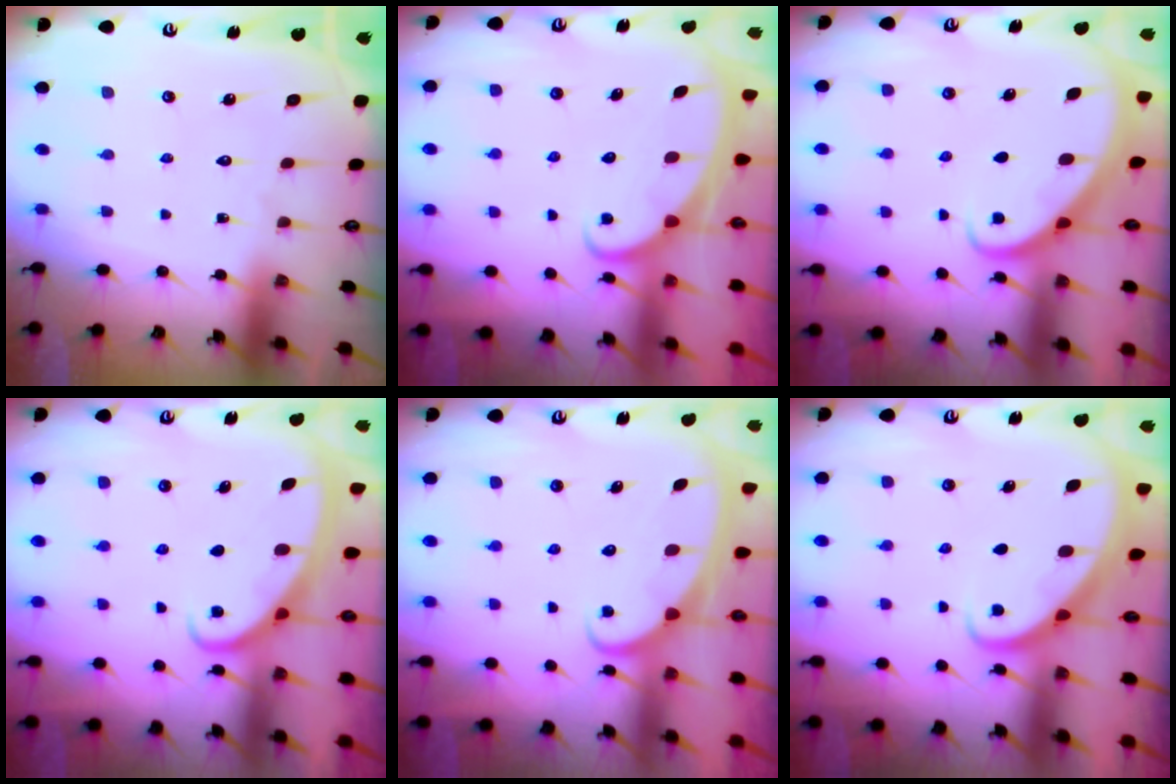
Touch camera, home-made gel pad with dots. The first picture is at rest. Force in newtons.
{"total": 1.9, "press": 1.9, "slide": 0.1}
{"total": 2.9, "press": 2.9, "slide": 0.2}
{"total": 2.8, "press": 2.8, "slide": 0.4}
{"total": 2.3, "press": 2.3, "slide": 0.3}
{"total": 2.6, "press": 2.6, "slide": 0.3}